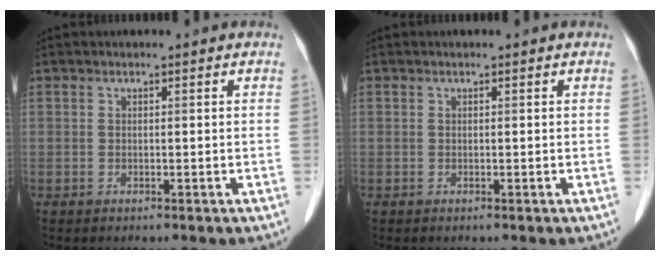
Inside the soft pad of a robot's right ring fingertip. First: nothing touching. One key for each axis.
{"total": 0.0}